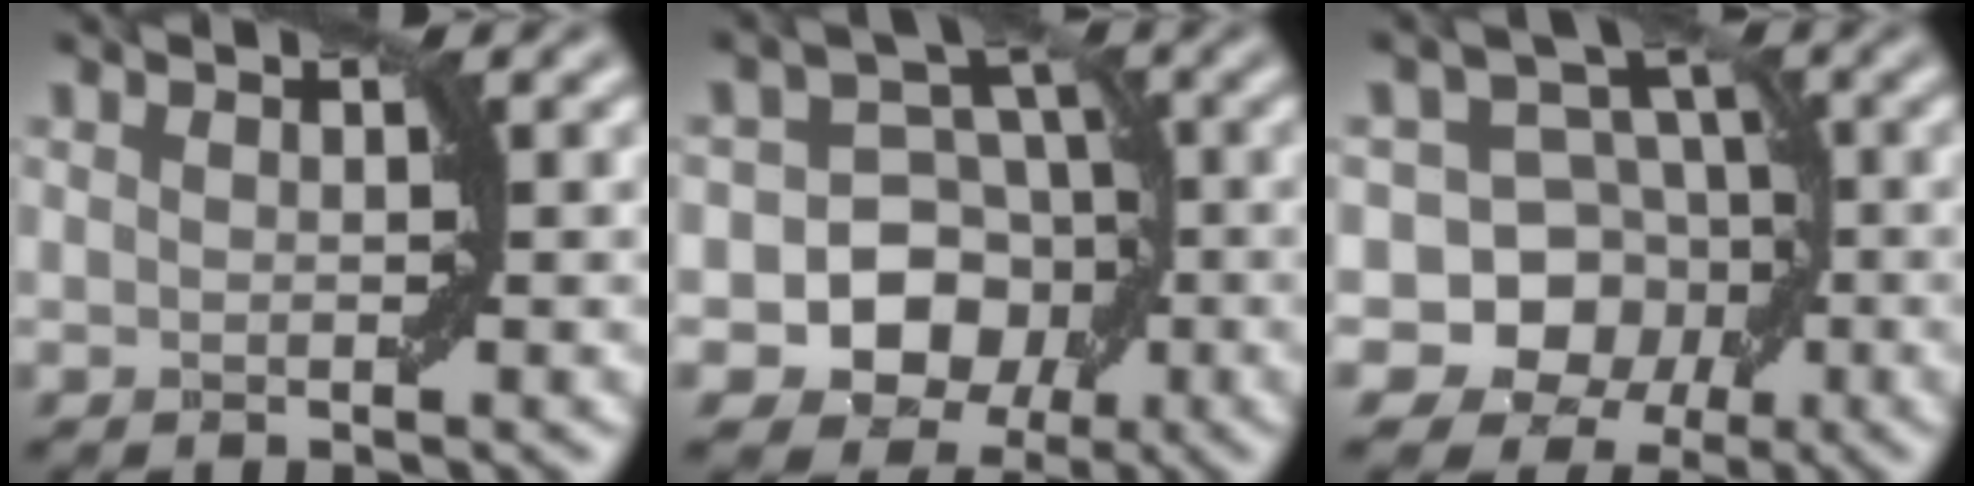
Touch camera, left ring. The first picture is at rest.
{"total": 6.9, "force": [-2.1, 6.0, 2.7], "torque": [-0.015, 0.014, -0.065]}
{"total": 8.6, "force": [-2.6, 7.8, 2.4], "torque": [-0.020, 0.021, -0.066]}